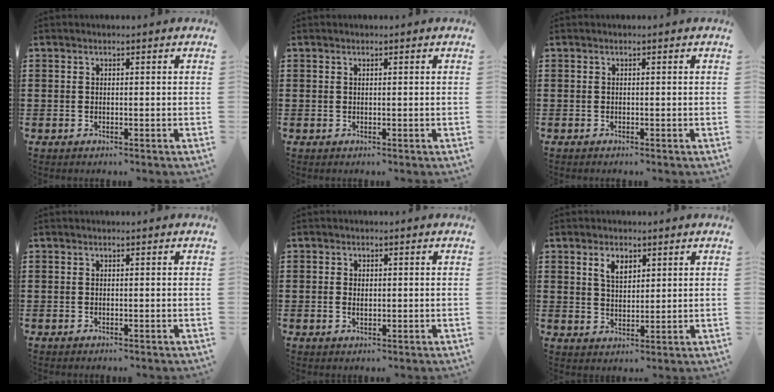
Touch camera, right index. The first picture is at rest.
{"total": 0.0}
{"total": 0.0}
{"total": 0.0}
{"total": 1.3, "force": [0.0, 0.8, 1.0], "torque": [-0.021, 0.006, -0.001]}
{"total": 3.6, "force": [2.0, 2.1, 2.2], "torque": [-0.051, 0.009, 0.036]}